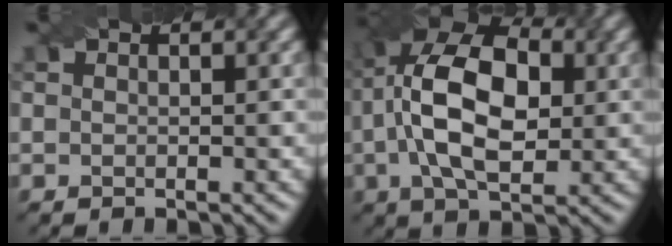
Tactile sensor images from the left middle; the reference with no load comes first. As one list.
[{"total": 12.3, "force": [1.1, 6.9, 10.2], "torque": [-0.195, 0.025, 0.011]}]